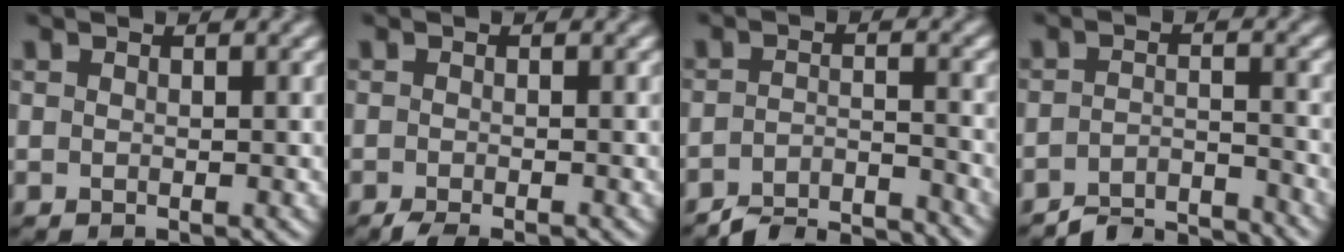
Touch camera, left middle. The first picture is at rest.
{"total": 1.4, "force": [-1.2, 0.0, 0.7], "torque": [-0.012, 0.002, -0.025]}
{"total": 5.8, "force": [-5.5, 1.0, 1.7], "torque": [-0.028, -0.004, -0.092]}
{"total": 5.2, "force": [-4.9, 0.8, 1.4], "torque": [-0.025, 0.000, -0.085]}